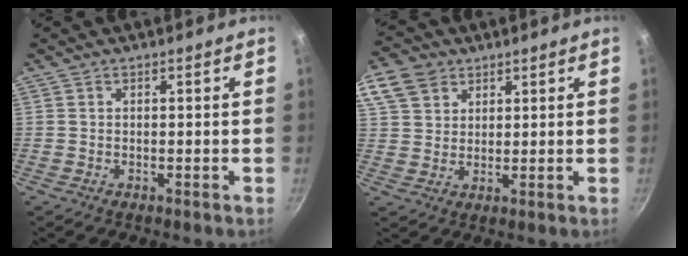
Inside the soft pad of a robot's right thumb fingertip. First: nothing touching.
{"total": 10.7, "force": [5.5, 8.0, 4.5], "torque": [-0.086, 0.006, 0.102]}